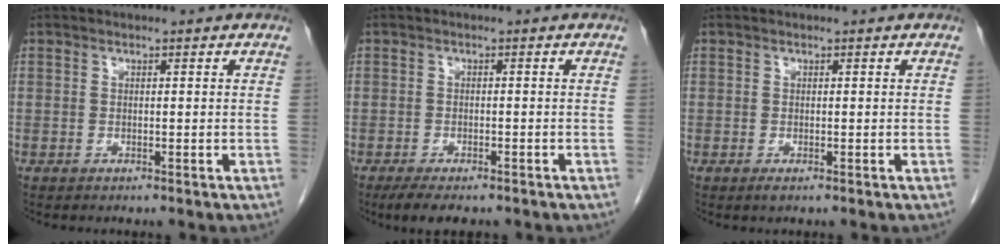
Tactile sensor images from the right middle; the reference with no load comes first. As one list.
[{"total": 4.7, "force": [-3.6, 1.6, 2.6], "torque": [-0.042, -0.010, -0.051]}, {"total": 0.5, "force": [-0.3, 0.1, 0.4], "torque": [-0.007, -0.002, -0.004]}]